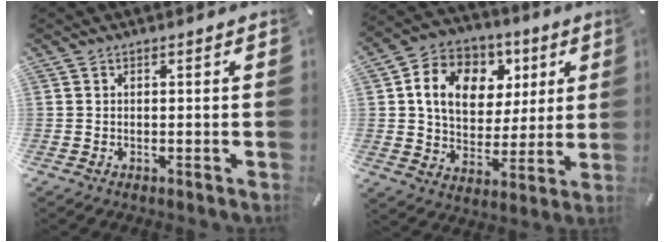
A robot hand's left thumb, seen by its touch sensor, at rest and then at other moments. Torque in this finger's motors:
{"motor_torque": [2.29, 2.43, 1.45, -1.32, 0.23]}